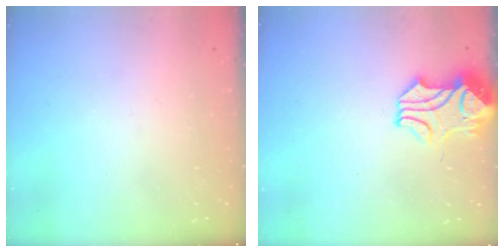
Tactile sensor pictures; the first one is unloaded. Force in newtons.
{"total": 3.5, "press": 3.4, "slide": 1.0}